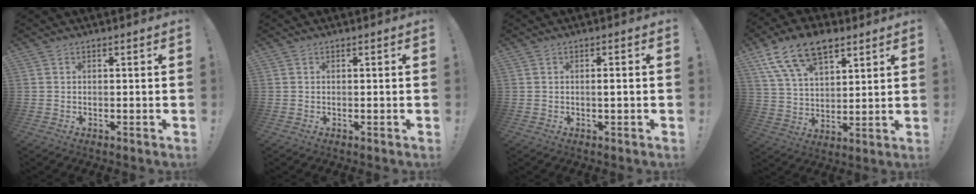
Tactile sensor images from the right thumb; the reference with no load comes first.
{"total": 0.0}
{"total": 1.5, "force": [-0.4, -0.2, 1.4], "torque": [-0.027, 0.002, -0.011]}
{"total": 15.6, "force": [9.6, 8.4, 8.9], "torque": [-0.170, -0.038, 0.180]}